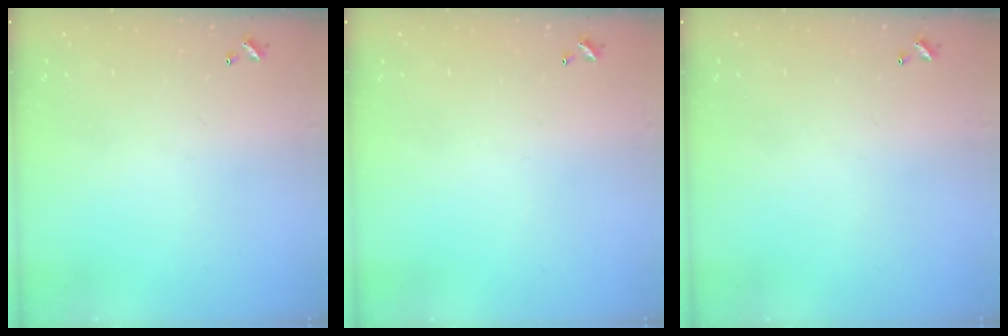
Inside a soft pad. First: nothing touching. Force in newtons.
{"total": 0.0}
{"total": 0.0}